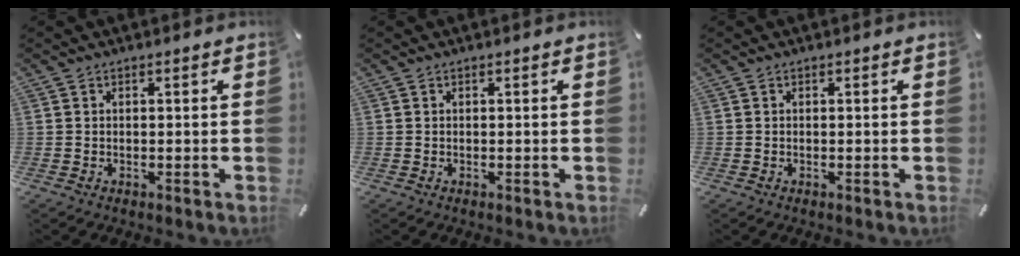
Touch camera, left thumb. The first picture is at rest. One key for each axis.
{"total": 0.0}
{"total": 0.0}